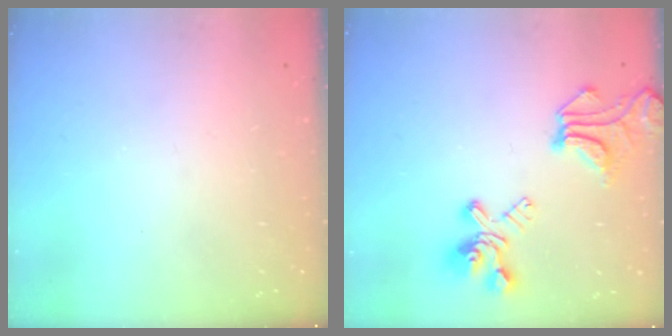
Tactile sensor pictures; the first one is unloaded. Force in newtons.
{"total": 11.4, "press": 11.1, "slide": 2.6}